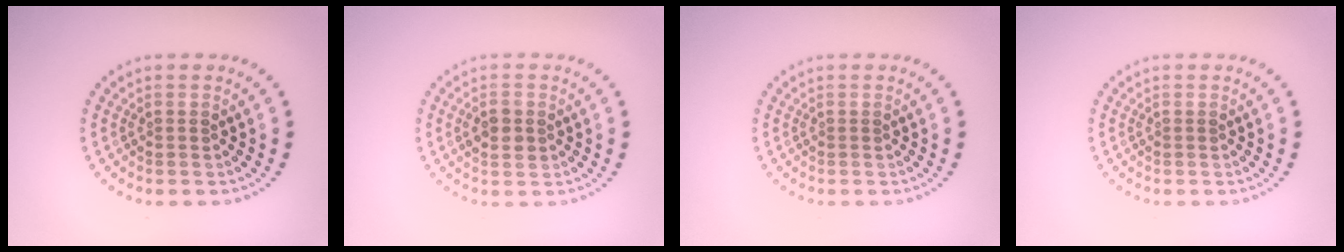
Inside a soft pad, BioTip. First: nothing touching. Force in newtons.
{"total": 2.0, "press": 2.0, "slide": 0.0}
{"total": 0.0}
{"total": 0.0}